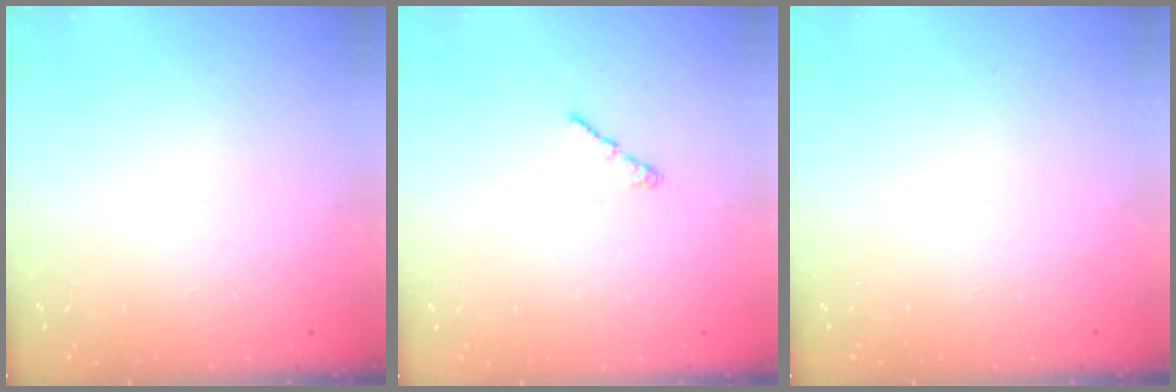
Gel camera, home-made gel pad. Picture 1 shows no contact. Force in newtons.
{"total": 1.3, "press": 1.2, "slide": 0.6}
{"total": 0.0}